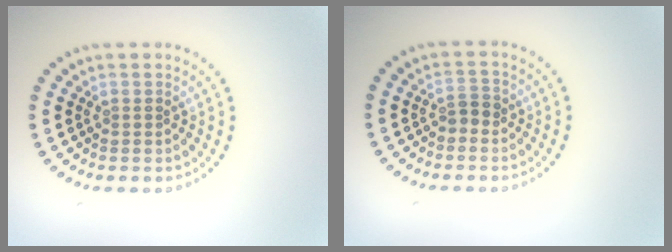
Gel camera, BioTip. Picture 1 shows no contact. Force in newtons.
{"total": 1.1, "press": 1.1, "slide": 0.4}